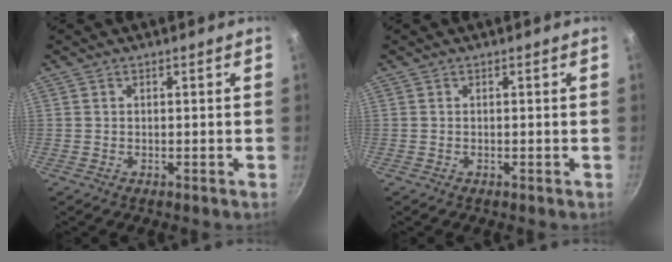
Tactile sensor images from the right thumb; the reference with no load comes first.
{"total": 0.0}